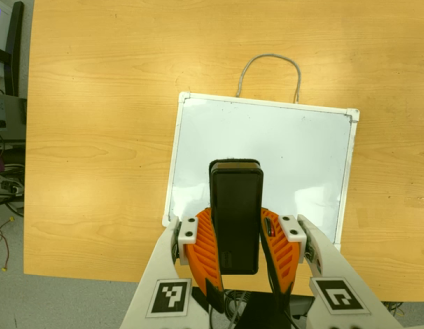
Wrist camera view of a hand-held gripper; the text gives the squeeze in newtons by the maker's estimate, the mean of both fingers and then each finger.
{"total": 8.7, "left": 6.4, "right": 11.1}